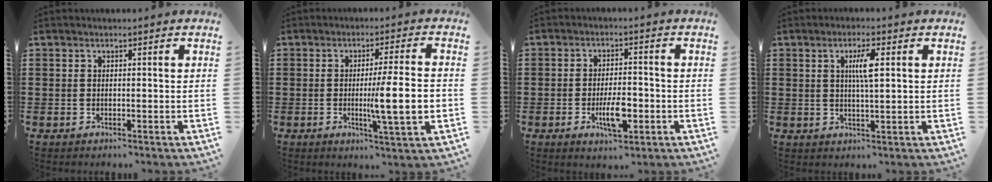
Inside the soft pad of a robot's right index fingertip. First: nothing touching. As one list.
[{"total": 9.8, "force": [-1.3, 0.8, 9.6], "torque": [-0.145, -0.012, -0.025]}, {"total": 6.0, "force": [-2.0, 2.3, 5.2], "torque": [-0.106, 0.000, -0.038]}, {"total": 4.2, "force": [1.0, 0.7, 4.0], "torque": [-0.082, 0.007, 0.013]}]